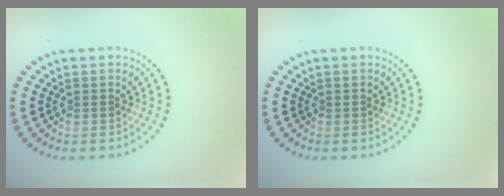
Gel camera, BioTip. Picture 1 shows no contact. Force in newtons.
{"total": 0.0}